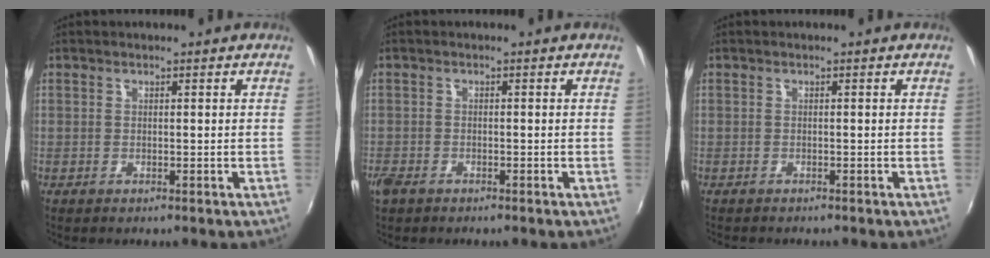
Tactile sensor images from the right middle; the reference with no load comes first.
{"total": 3.0, "force": [-2.2, 1.5, 1.5], "torque": [-0.040, -0.008, -0.043]}
{"total": 1.2, "force": [-1.2, 0.3, 0.3], "torque": [-0.008, -0.007, -0.018]}